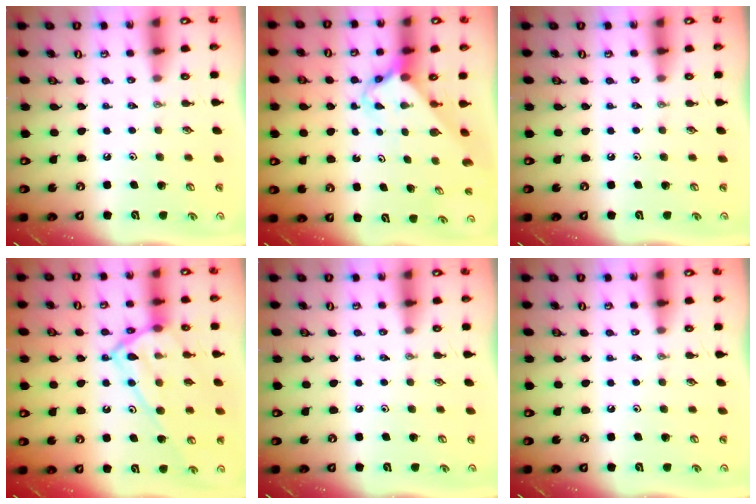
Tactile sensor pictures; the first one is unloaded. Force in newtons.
{"total": 2.6, "press": 2.6, "slide": 0.2}
{"total": 0.0}
{"total": 16.7, "press": 16.7, "slide": 1.4}
{"total": 0.0}
{"total": 0.0}